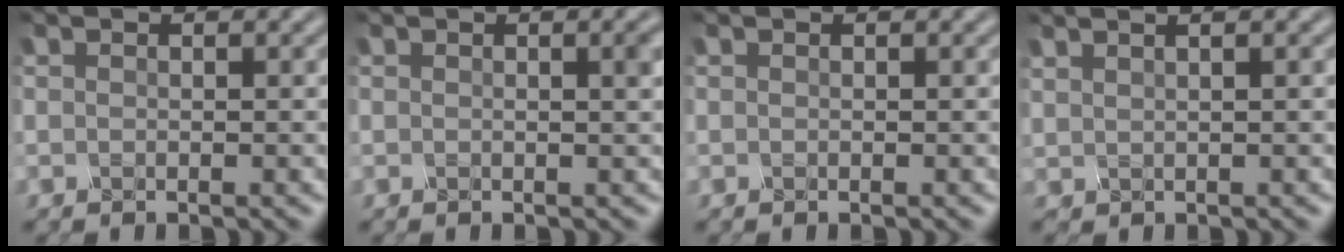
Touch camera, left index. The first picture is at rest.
{"total": 2.2, "force": [0.5, 0.9, 2.0], "torque": [-0.008, 0.003, 0.004]}
{"total": 0.0}
{"total": 3.5, "force": [2.3, 1.6, 2.1], "torque": [-0.005, 0.033, 0.005]}